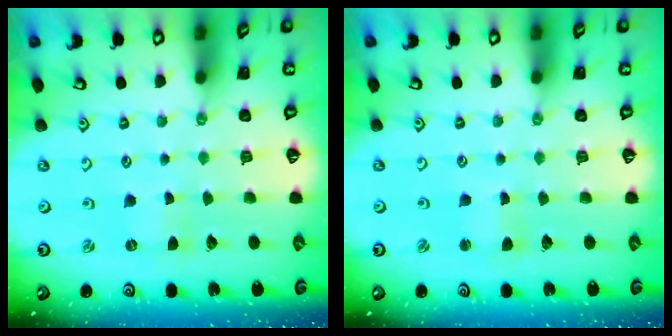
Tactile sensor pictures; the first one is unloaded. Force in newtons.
{"total": 1.0, "press": 1.0, "slide": 0.2}